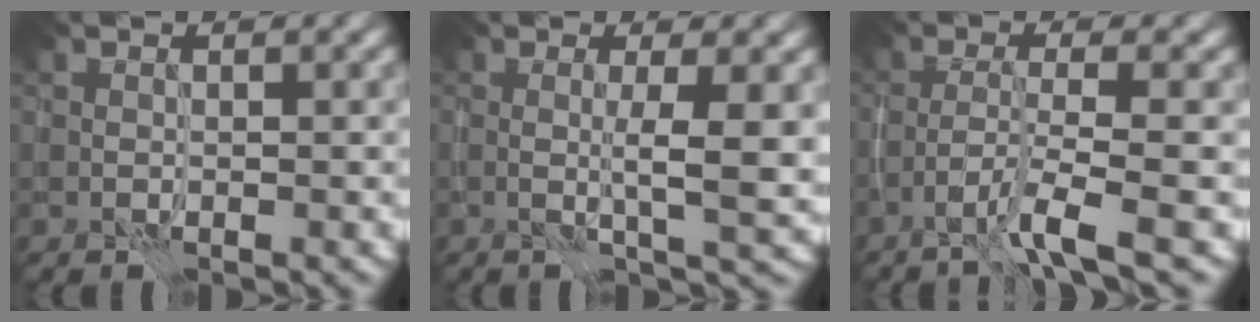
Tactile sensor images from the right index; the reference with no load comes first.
{"total": 3.5, "force": [0.3, 0.5, 3.5], "torque": [-0.057, -0.002, 0.007]}
{"total": 3.4, "force": [-2.1, 0.1, 2.7], "torque": [-0.049, 0.006, -0.049]}